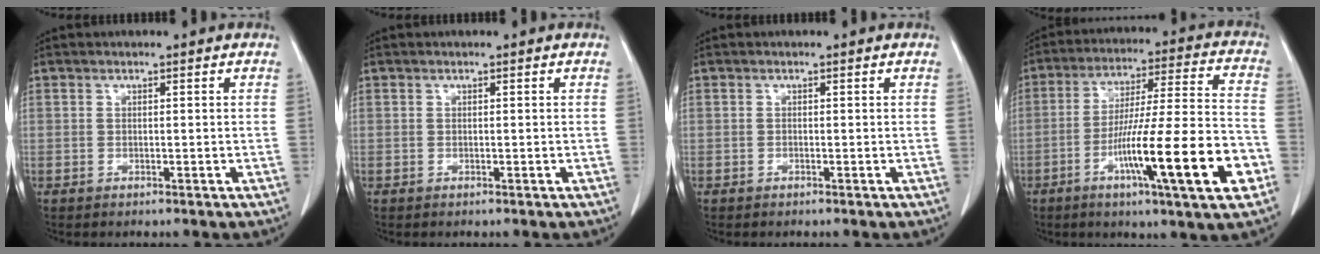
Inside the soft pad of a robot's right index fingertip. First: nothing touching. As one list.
[{"total": 0.0}, {"total": 0.0}, {"total": 19.2, "force": [-7.3, 0.5, 17.8], "torque": [-0.277, -0.013, -0.118]}]